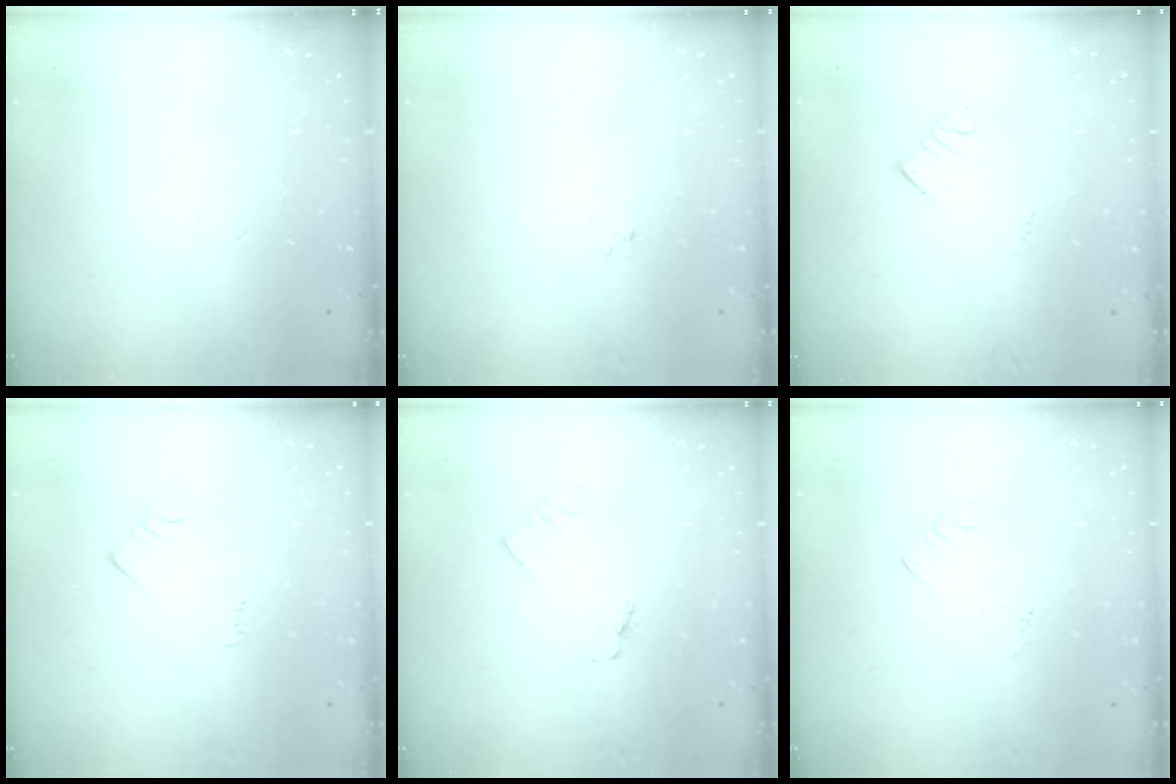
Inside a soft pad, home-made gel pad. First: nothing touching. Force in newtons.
{"total": 2.2, "press": 2.1, "slide": 0.3}
{"total": 2.6, "press": 2.6, "slide": 0.1}
{"total": 2.5, "press": 2.5, "slide": 0.4}
{"total": 0.0}
{"total": 3.7, "press": 3.7, "slide": 0.2}